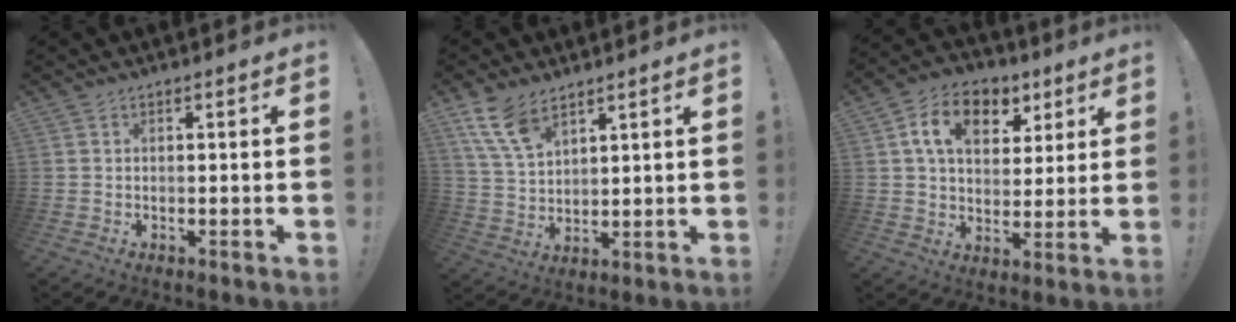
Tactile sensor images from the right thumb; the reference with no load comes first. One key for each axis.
{"total": 10.9, "fx": 7.1, "fy": 6.2, "fz": 5.5, "tx": -0.103, "ty": -0.032, "tz": 0.141}
{"total": 13.7, "fx": 5.6, "fy": 9.6, "fz": 7.9, "tx": -0.122, "ty": -0.010, "tz": 0.105}